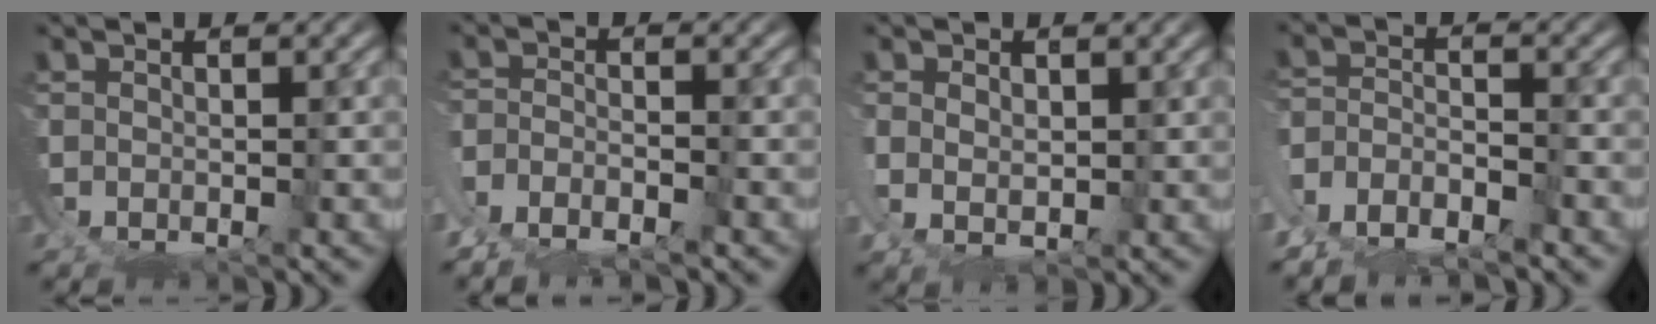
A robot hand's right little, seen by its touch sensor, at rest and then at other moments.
{"total": 2.8, "force": [-2.4, 0.3, 1.4], "torque": [-0.024, -0.007, -0.039]}
{"total": 2.6, "force": [0.8, 1.4, 2.1], "torque": [-0.046, -0.016, 0.026]}
{"total": 4.2, "force": [-2.8, 2.5, 1.9], "torque": [-0.028, -0.005, -0.053]}